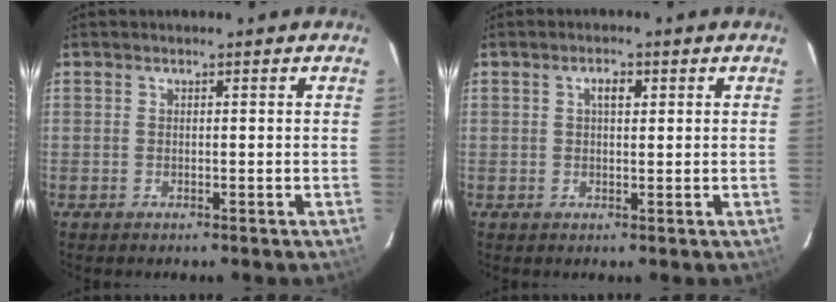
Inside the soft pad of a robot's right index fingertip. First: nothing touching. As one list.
[{"total": 2.4, "force": [0.9, 1.2, 1.9], "torque": [-0.033, 0.009, 0.014]}]